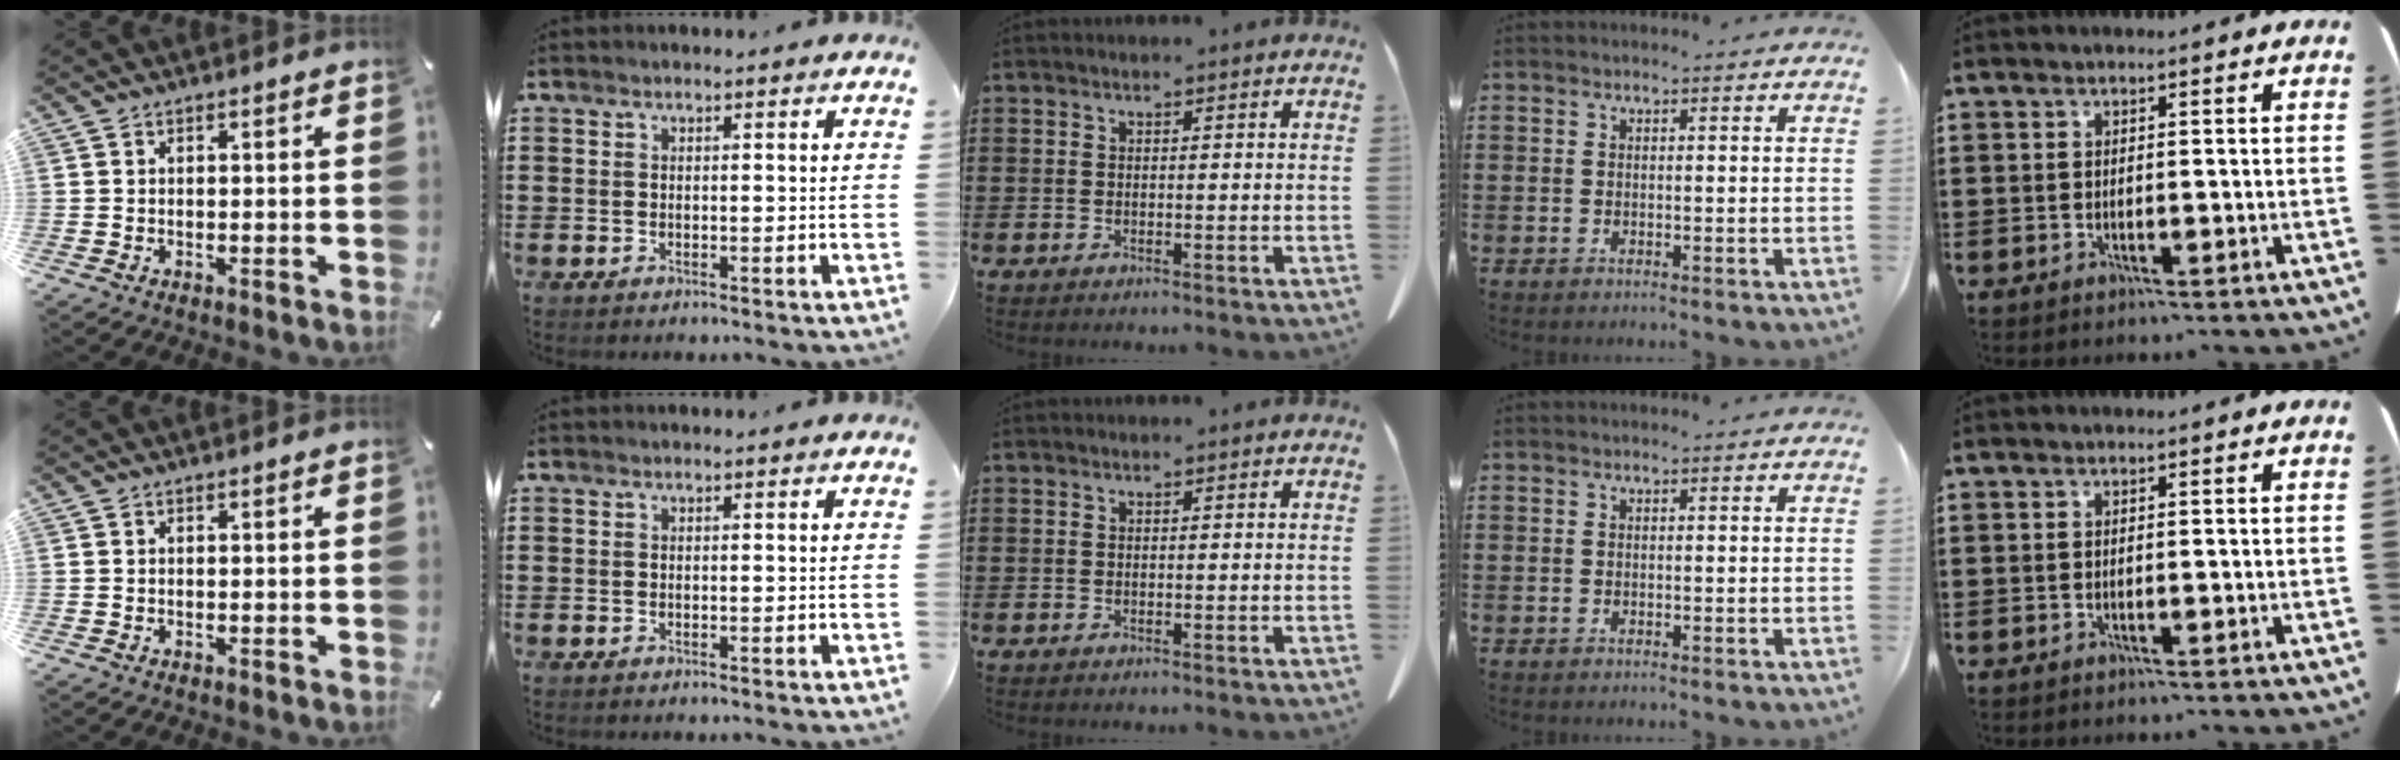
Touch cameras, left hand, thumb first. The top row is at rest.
{}